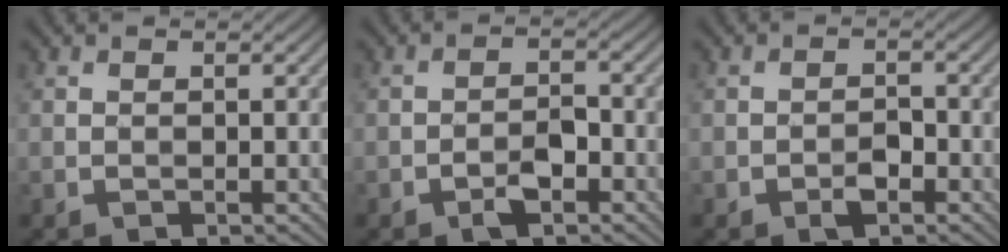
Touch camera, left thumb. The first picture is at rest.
{"total": 3.2, "force": [-1.8, 1.5, 2.2], "torque": [-0.035, 0.004, -0.036]}
{"total": 2.4, "force": [-1.3, 1.2, 1.6], "torque": [-0.024, 0.003, -0.027]}